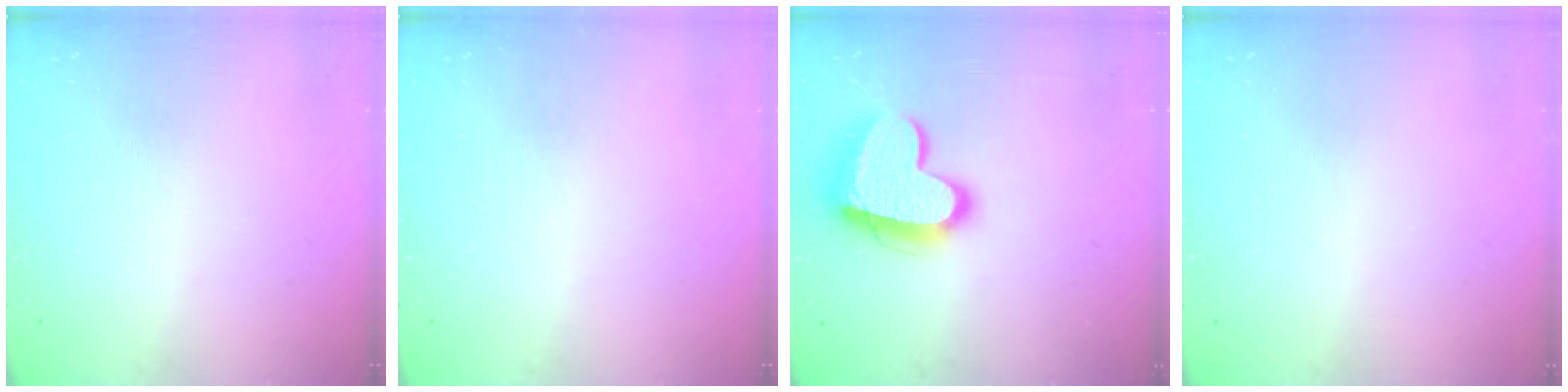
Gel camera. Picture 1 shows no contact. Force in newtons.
{"total": 0.0}
{"total": 16.5, "press": 16.4, "slide": 1.5}
{"total": 0.6, "press": 0.6, "slide": 0.2}